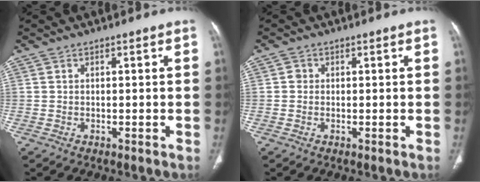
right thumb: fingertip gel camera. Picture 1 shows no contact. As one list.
[{"total": 1.0, "force": [0.1, 1.0, 0.3], "torque": [0.000, 0.003, 0.000]}]